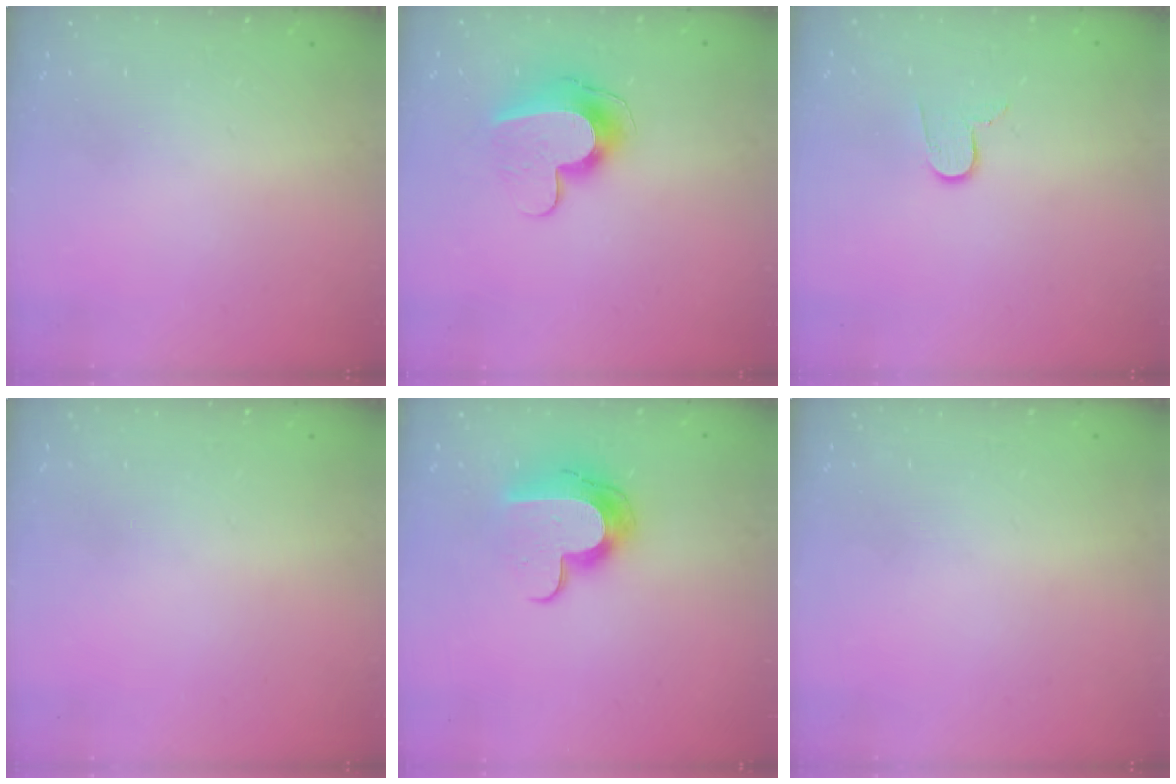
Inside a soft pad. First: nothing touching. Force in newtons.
{"total": 11.4, "press": 11.3, "slide": 1.0}
{"total": 7.0, "press": 7.0, "slide": 0.6}
{"total": 0.0}
{"total": 12.0, "press": 12.0, "slide": 1.0}
{"total": 0.0}